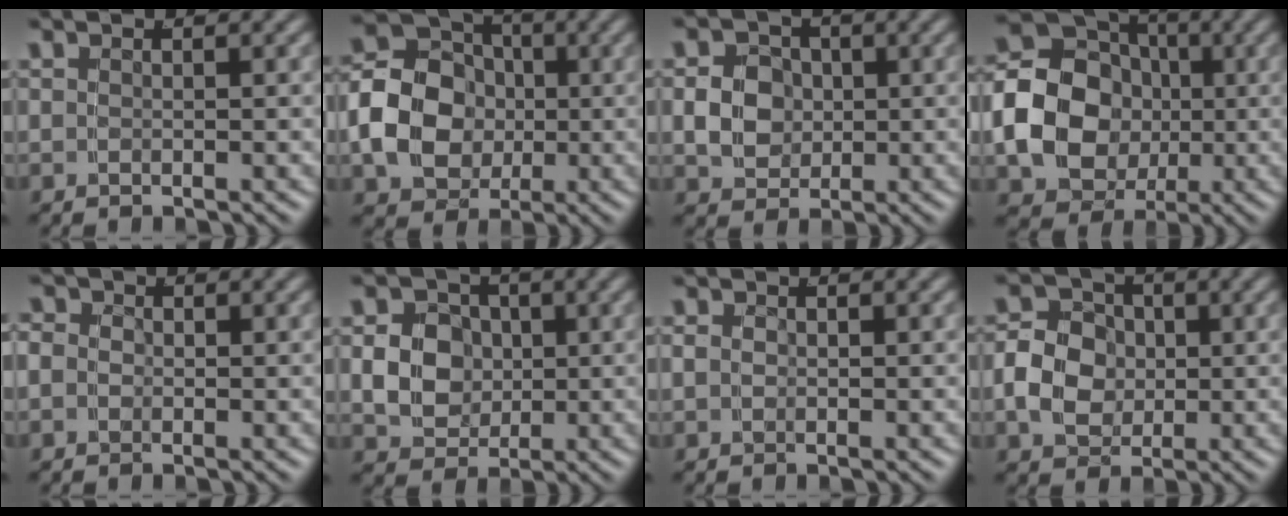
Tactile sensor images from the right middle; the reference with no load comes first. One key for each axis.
{"total": 11.8, "fx": -0.1, "fy": 10.1, "fz": 6.2, "tx": -0.126, "ty": -0.018, "tz": -0.004}
{"total": 5.5, "fx": -0.1, "fy": 4.8, "fz": 2.6, "tx": -0.044, "ty": -0.014, "tz": 0.003}
{"total": 13.7, "fx": 0.1, "fy": 11.7, "fz": 7.1, "tx": -0.157, "ty": -0.027, "tz": 0.002}
{"total": 3.1, "fx": -0.1, "fy": 2.8, "fz": 1.2, "tx": -0.038, "ty": -0.008, "tz": -0.009}
{"total": 8.1, "fx": 0.1, "fy": 7.3, "fz": 3.6, "tx": -0.076, "ty": -0.024, "tz": 0.005}
{"total": 1.4, "fx": -0.2, "fy": 1.2, "fz": 0.7, "tx": -0.022, "ty": -0.011, "tz": -0.001}
{"total": 7.6, "fx": -0.5, "fy": 6.5, "fz": 3.9, "tx": -0.075, "ty": -0.010, "tz": -0.011}